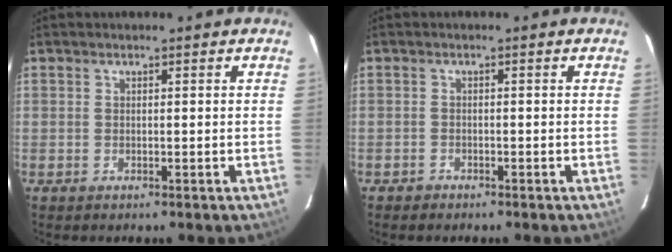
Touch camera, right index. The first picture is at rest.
{"total": 1.4, "force": [-1.1, 0.8, -0.2], "torque": [-0.003, 0.003, -0.019]}